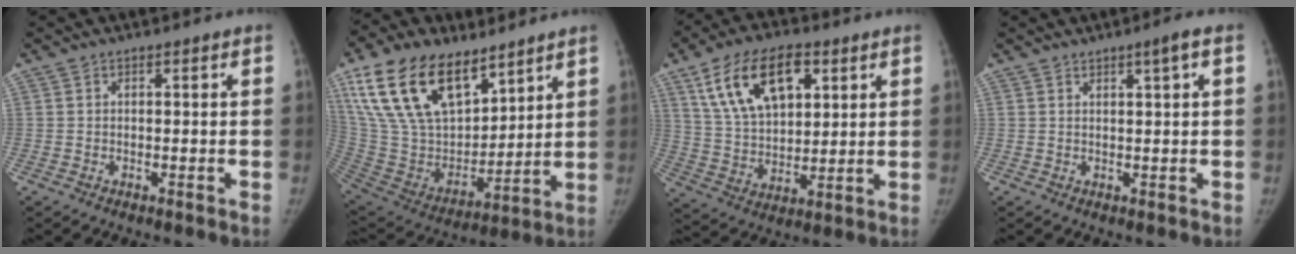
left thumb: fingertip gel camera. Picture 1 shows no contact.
{"total": 24.7, "force": [14.8, 13.1, 14.8], "torque": [-0.269, -0.040, 0.283]}
{"total": 16.8, "force": [7.8, 9.3, 11.6], "torque": [-0.172, -0.020, 0.149]}
{"total": 2.6, "force": [1.3, 0.0, 2.2], "torque": [-0.036, -0.006, 0.022]}